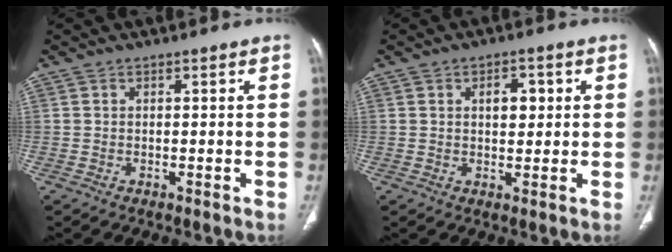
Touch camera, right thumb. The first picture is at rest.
{"total": 4.3, "force": [1.1, 2.5, 3.3], "torque": [-0.035, -0.002, 0.017]}